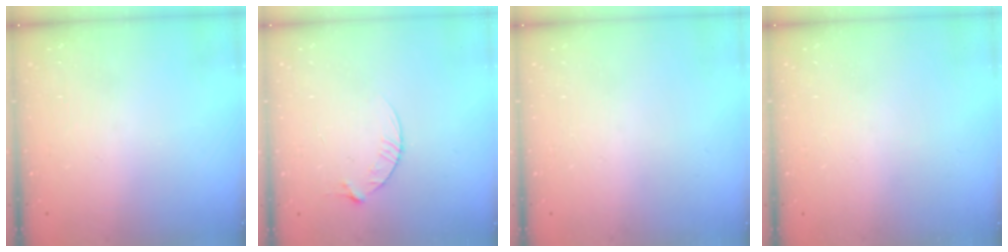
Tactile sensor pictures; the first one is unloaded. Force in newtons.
{"total": 4.5, "press": 4.5, "slide": 0.5}
{"total": 0.0}
{"total": 0.0}